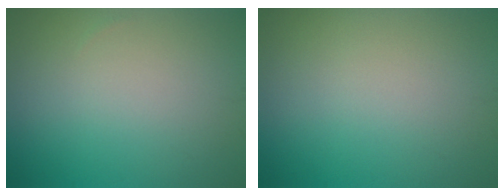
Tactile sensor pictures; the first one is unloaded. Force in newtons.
{"total": 0.0}